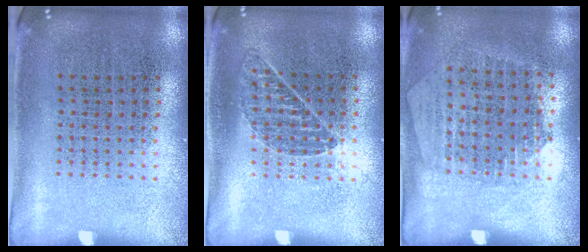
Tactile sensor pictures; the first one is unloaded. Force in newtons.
{"total": 0.8, "press": 0.8, "slide": 0.1}
{"total": 1.3, "press": 1.2, "slide": 0.5}